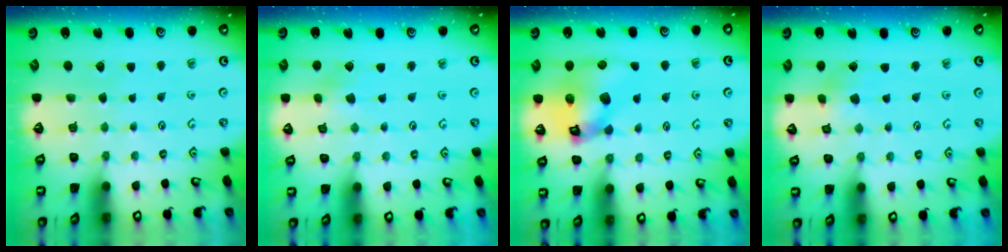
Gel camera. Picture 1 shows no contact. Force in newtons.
{"total": 2.8, "press": 2.7, "slide": 0.5}
{"total": 12.8, "press": 12.7, "slide": 1.8}
{"total": 2.8, "press": 2.8, "slide": 0.3}